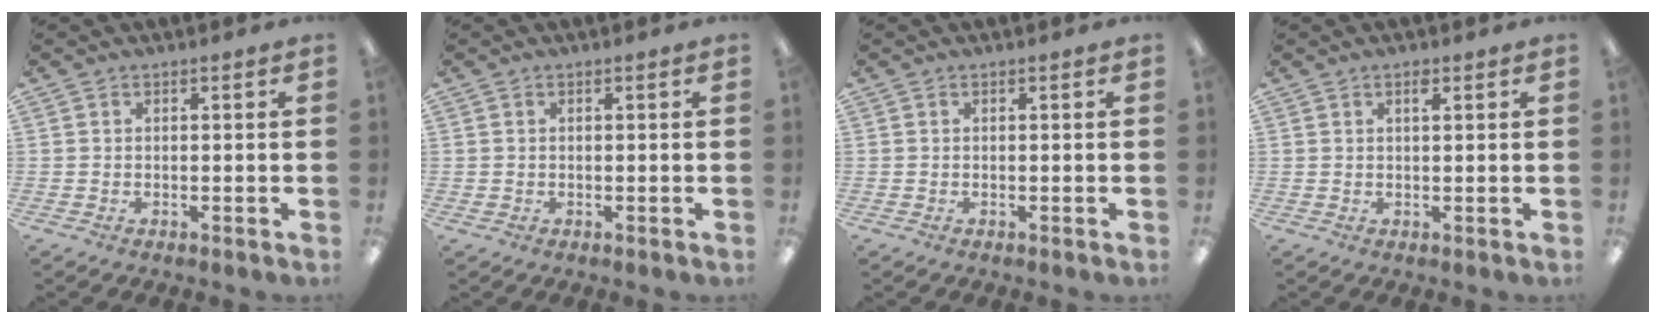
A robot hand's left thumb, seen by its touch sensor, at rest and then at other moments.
{"total": 0.6, "force": [0.3, 0.5, 0.1], "torque": [-0.002, 0.006, 0.003]}
{"total": 0.0}
{"total": 1.5, "force": [0.9, 0.5, 1.1], "torque": [-0.017, -0.001, 0.014]}